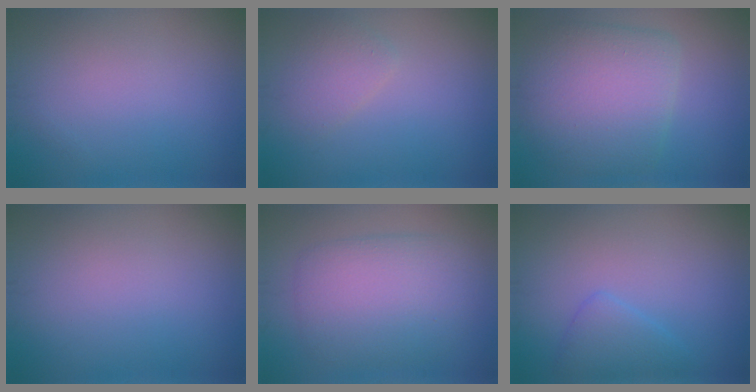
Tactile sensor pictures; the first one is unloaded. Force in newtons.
{"total": 1.8, "press": 1.8, "slide": 0.2}
{"total": 7.1, "press": 7.1, "slide": 0.5}
{"total": 0.0}
{"total": 5.8, "press": 5.8, "slide": 0.1}
{"total": 2.3, "press": 2.3, "slide": 0.2}